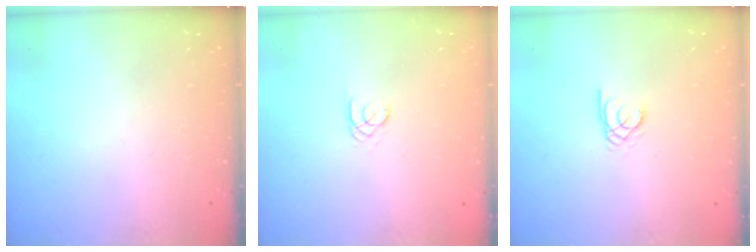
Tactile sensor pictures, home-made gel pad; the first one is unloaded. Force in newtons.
{"total": 1.8, "press": 1.7, "slide": 0.2}
{"total": 1.9, "press": 1.9, "slide": 0.0}